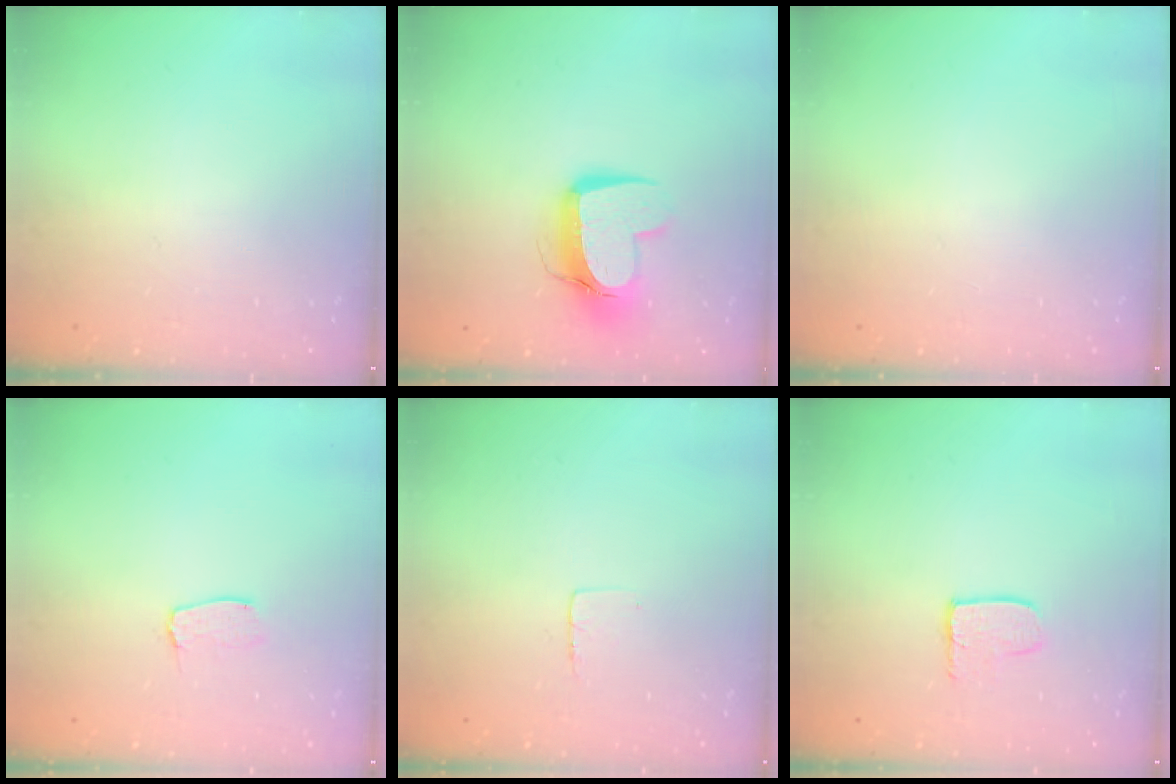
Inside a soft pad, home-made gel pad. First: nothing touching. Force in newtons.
{"total": 12.4, "press": 12.3, "slide": 1.5}
{"total": 0.0}
{"total": 3.6, "press": 3.6, "slide": 0.3}
{"total": 3.5, "press": 3.5, "slide": 0.3}
{"total": 5.5, "press": 5.5, "slide": 0.4}